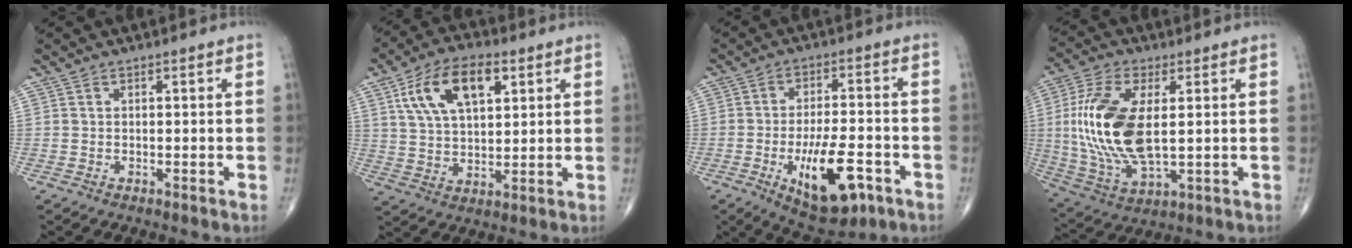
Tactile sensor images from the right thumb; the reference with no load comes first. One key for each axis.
{"total": 13.5, "fx": 5.4, "fy": 7.0, "fz": 10.2, "tx": -0.171, "ty": -0.003, "tz": 0.099}
{"total": 13.9, "fx": -5.4, "fy": 5.7, "fz": 11.4, "tx": -0.176, "ty": 0.019, "tz": -0.075}
{"total": 19.1, "fx": 1.4, "fy": 9.4, "fz": 16.5, "tx": -0.351, "ty": -0.009, "tz": 0.031}